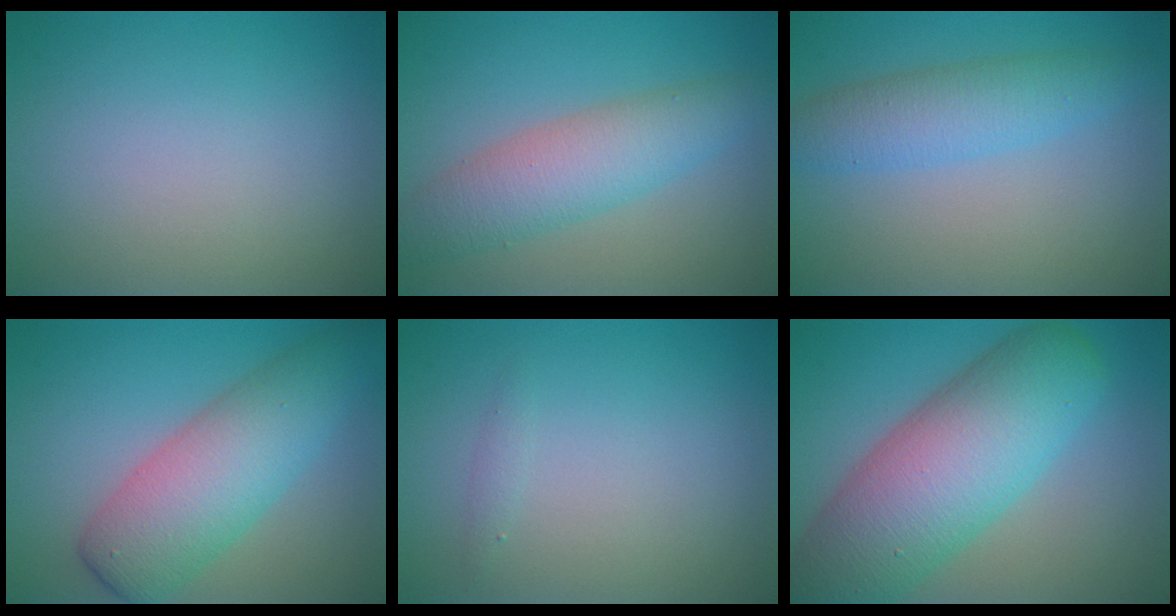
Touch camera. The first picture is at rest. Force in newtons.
{"total": 5.3, "press": 5.3, "slide": 0.1}
{"total": 4.0, "press": 4.0, "slide": 0.1}
{"total": 7.5, "press": 7.5, "slide": 0.2}
{"total": 0.6, "press": 0.6, "slide": 0.0}
{"total": 12.0, "press": 12.0, "slide": 0.5}